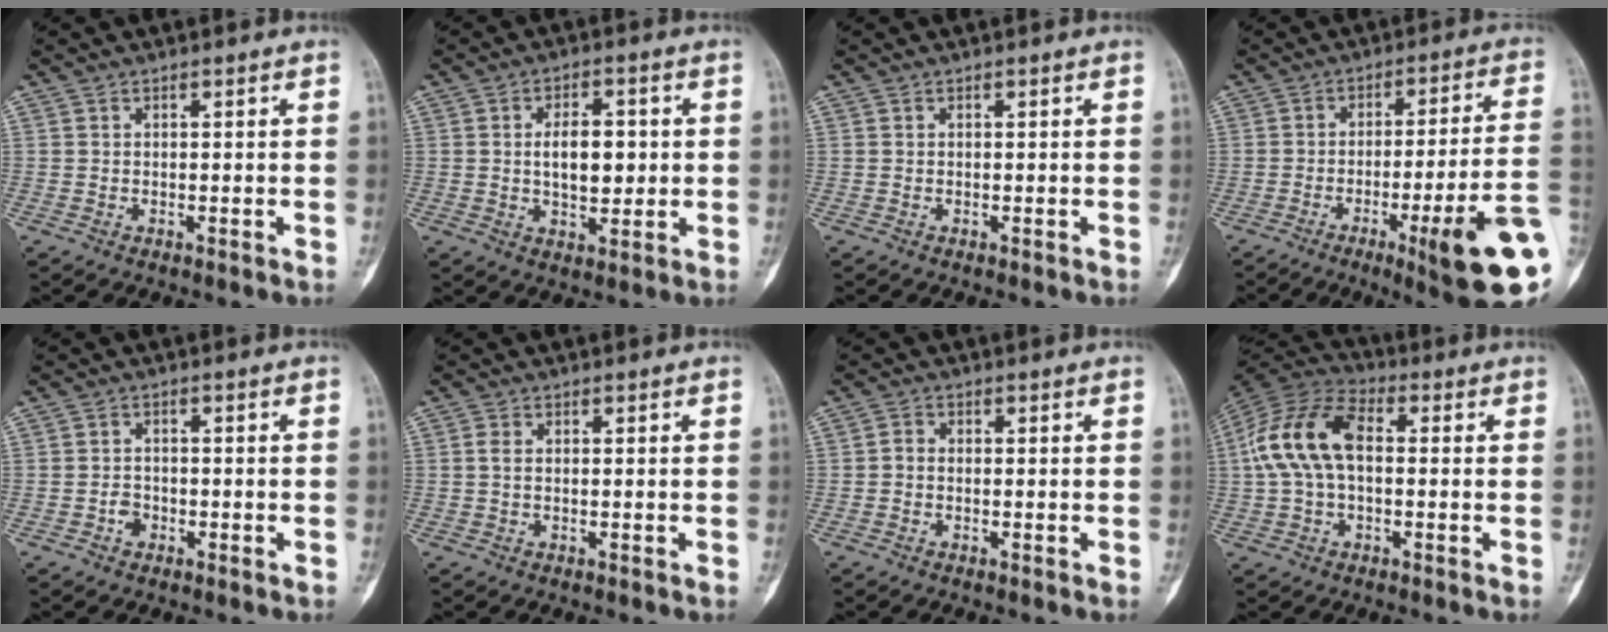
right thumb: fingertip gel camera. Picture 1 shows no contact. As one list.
[{"total": 8.1, "force": [0.6, 4.5, 6.6], "torque": [-0.086, 0.000, 0.012]}, {"total": 0.0}, {"total": 18.9, "force": [-6.7, 2.0, 17.6], "torque": [-0.199, 0.013, -0.091]}, {"total": 2.0, "force": [-1.0, 1.6, 0.8], "torque": [-0.002, 0.009, -0.021]}, {"total": 1.6, "force": [0.1, 1.0, 1.2], "torque": [-0.028, 0.000, 0.002]}, {"total": 1.4, "force": [-0.3, 1.1, 0.8], "torque": [-0.011, 0.003, -0.009]}, {"total": 14.0, "force": [0.9, 8.2, 11.3], "torque": [-0.229, 0.038, 0.007]}]